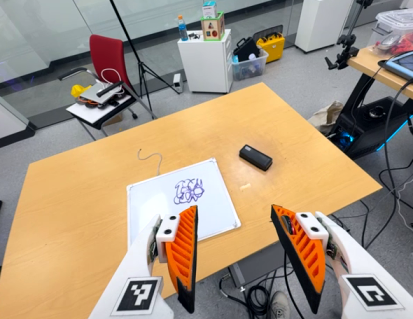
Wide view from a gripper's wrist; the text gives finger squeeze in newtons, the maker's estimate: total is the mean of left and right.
{"total": 0.0}